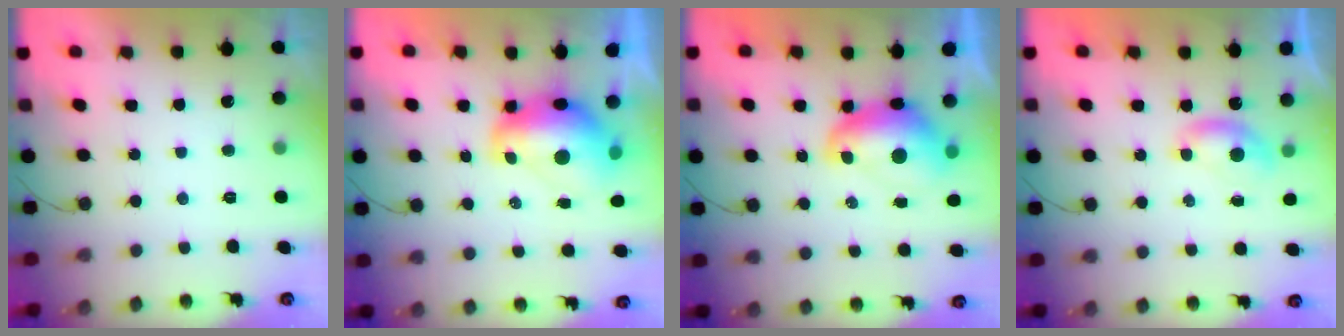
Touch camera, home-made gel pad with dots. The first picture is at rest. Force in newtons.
{"total": 11.3, "press": 11.2, "slide": 1.0}
{"total": 10.3, "press": 10.3, "slide": 1.2}
{"total": 4.9, "press": 4.9, "slide": 0.5}